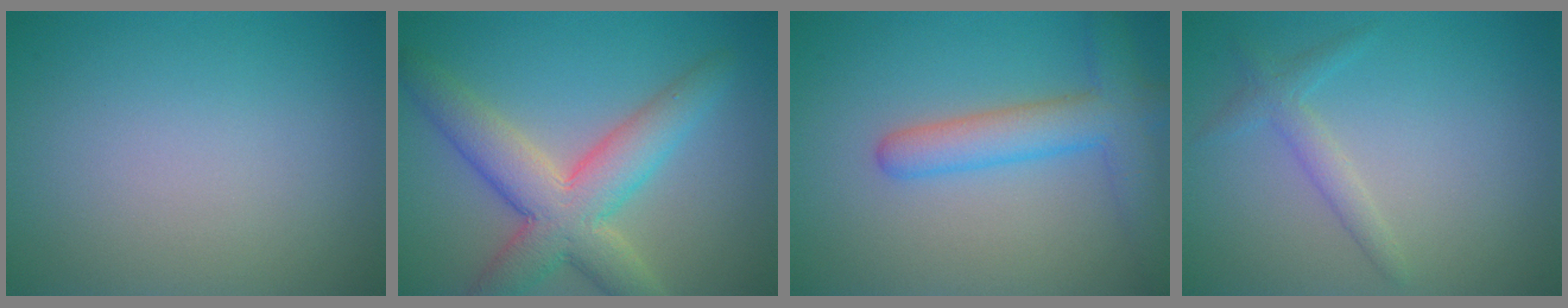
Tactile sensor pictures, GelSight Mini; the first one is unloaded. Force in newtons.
{"total": 7.2, "press": 7.2, "slide": 0.5}
{"total": 4.9, "press": 4.9, "slide": 0.1}
{"total": 1.7, "press": 1.7, "slide": 0.1}